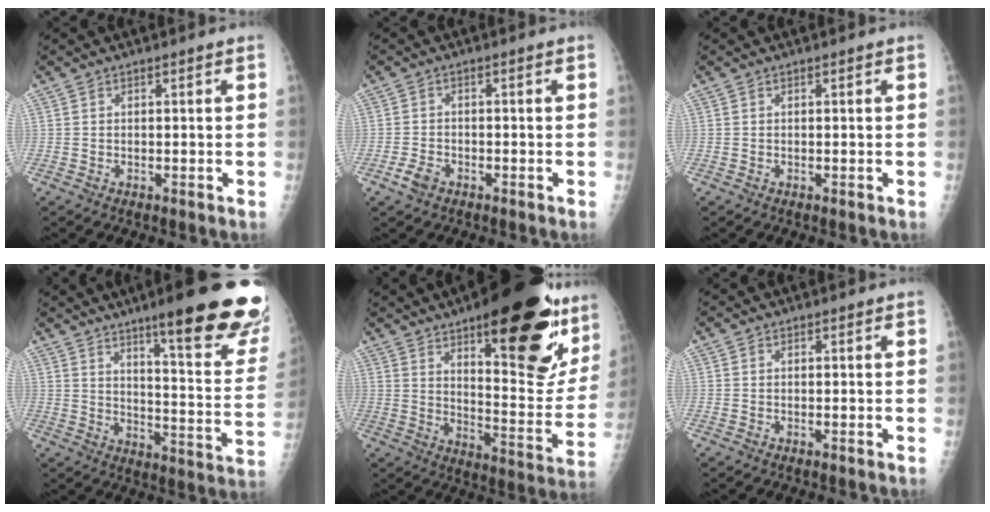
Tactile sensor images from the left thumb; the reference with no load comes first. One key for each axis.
{"total": 2.7, "fx": -1.6, "fy": 1.6, "fz": 1.5, "tx": -0.031, "ty": 0.008, "tz": -0.028}
{"total": 0.0}
{"total": 25.2, "fx": 16.2, "fy": 3.8, "fz": 18.9, "tx": -0.215, "ty": -0.078, "tz": 0.221}
{"total": 29.6, "fx": 15.9, "fy": 9.5, "fz": 23.1, "tx": -0.268, "ty": -0.062, "tz": 0.229}
{"total": 0.0}